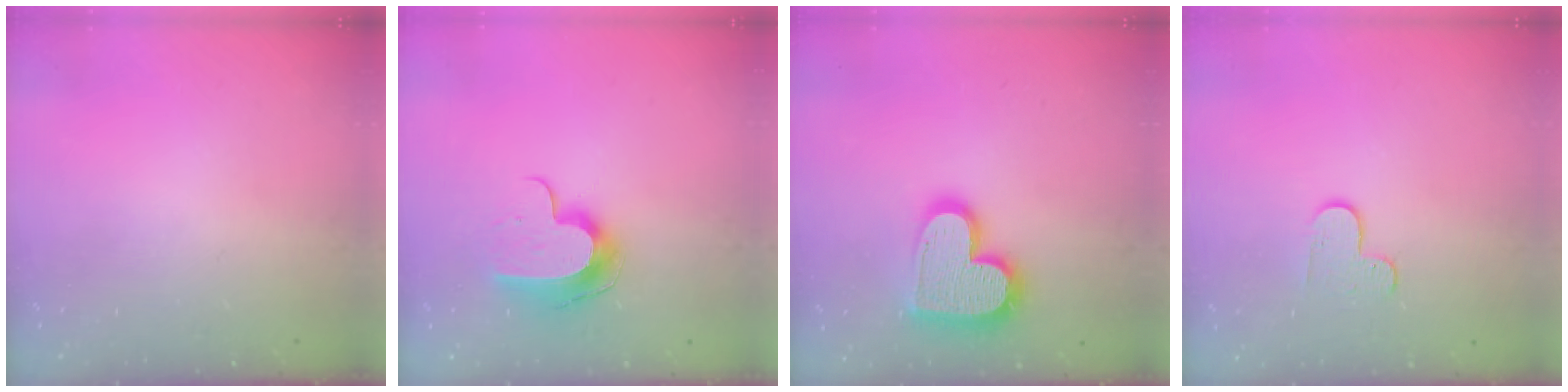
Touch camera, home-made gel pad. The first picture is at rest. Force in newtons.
{"total": 11.5, "press": 11.4, "slide": 0.9}
{"total": 17.9, "press": 17.9, "slide": 1.1}
{"total": 5.8, "press": 5.8, "slide": 0.6}